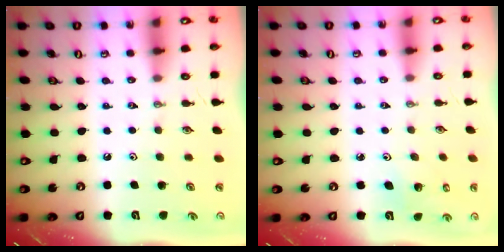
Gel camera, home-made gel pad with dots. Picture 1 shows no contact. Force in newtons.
{"total": 3.5, "press": 3.3, "slide": 0.9}